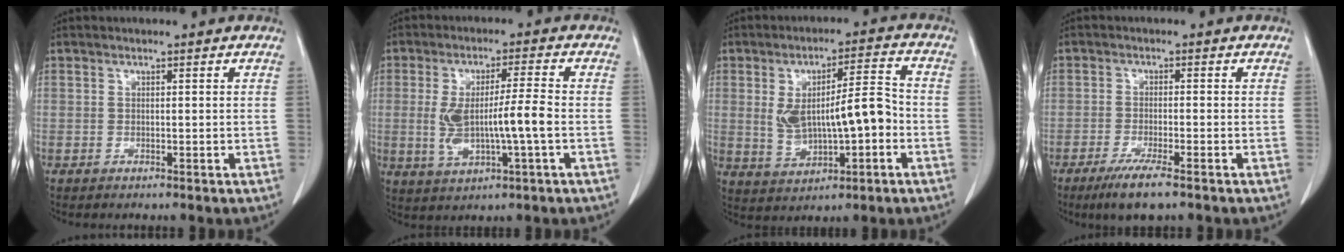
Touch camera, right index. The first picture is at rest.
{"total": 8.8, "force": [-1.0, 0.8, 8.7], "torque": [-0.173, 0.003, -0.014]}
{"total": 10.7, "force": [-0.9, 3.5, 10.1], "torque": [-0.181, 0.020, 0.000]}
{"total": 5.8, "force": [-3.8, 0.3, 4.4], "torque": [-0.082, -0.016, -0.065]}